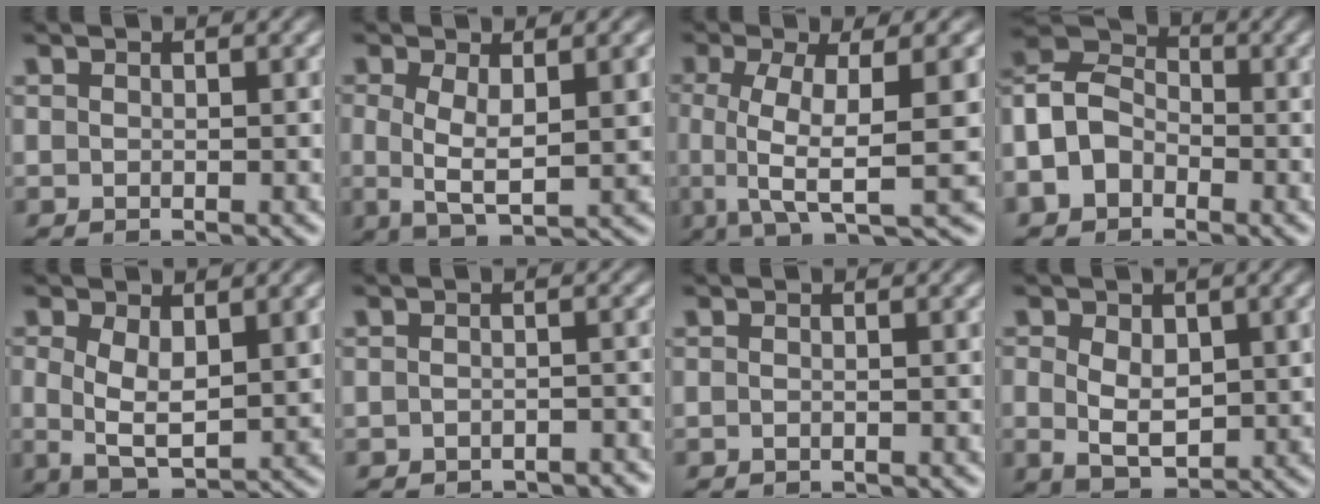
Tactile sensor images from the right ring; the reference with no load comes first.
{"total": 4.8, "force": [-0.2, 2.4, 4.1], "torque": [-0.084, -0.022, 0.005]}
{"total": 8.4, "force": [-1.1, 3.0, 7.7], "torque": [-0.137, -0.018, -0.010]}
{"total": 10.2, "force": [-0.6, 9.1, 4.8], "torque": [-0.125, -0.023, -0.018]}
{"total": 5.8, "force": [-0.4, 3.9, 4.3], "torque": [-0.092, -0.030, 0.005]}
{"total": 2.4, "force": [-2.3, 0.4, 0.1], "torque": [-0.003, -0.008, -0.034]}
{"total": 0.7, "force": [-0.7, 0.0, 0.1], "torque": [-0.005, -0.002, -0.010]}
{"total": 5.0, "force": [-0.5, 3.5, 3.6], "torque": [-0.075, -0.030, 0.007]}